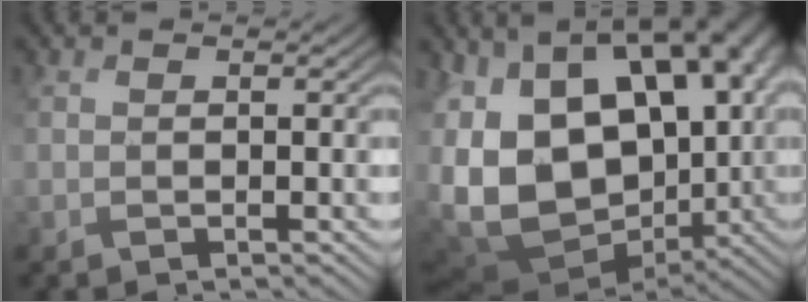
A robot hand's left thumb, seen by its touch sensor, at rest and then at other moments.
{"total": 19.4, "force": [0.6, 12.7, 14.7], "torque": [-0.287, -0.010, 0.043]}